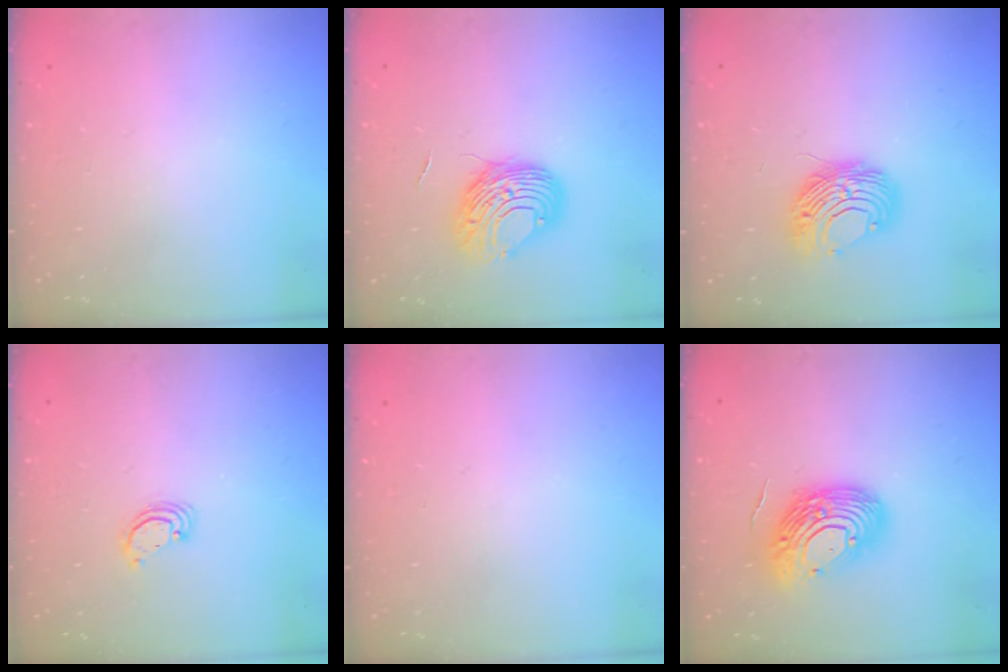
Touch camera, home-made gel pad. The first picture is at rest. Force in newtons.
{"total": 9.2, "press": 9.2, "slide": 1.1}
{"total": 8.9, "press": 8.9, "slide": 0.0}
{"total": 2.6, "press": 2.6, "slide": 0.2}
{"total": 0.0}
{"total": 14.5, "press": 14.4, "slide": 1.9}